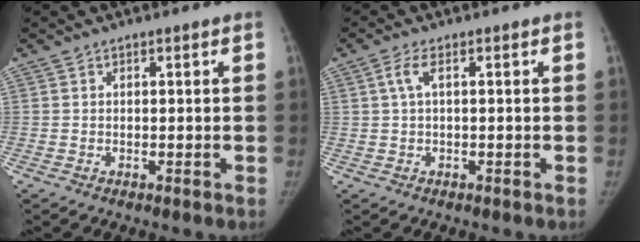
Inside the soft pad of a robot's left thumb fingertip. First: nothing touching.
{"total": 2.1, "force": [0.5, 0.6, 2.0], "torque": [-0.056, 0.013, 0.013]}